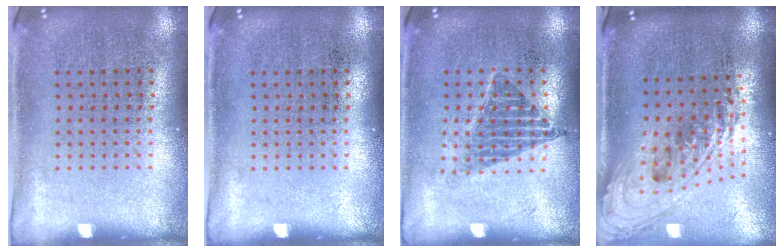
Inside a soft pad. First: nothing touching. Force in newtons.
{"total": 0.0}
{"total": 1.1, "press": 1.0, "slide": 0.6}
{"total": 2.3, "press": 1.7, "slide": 1.6}